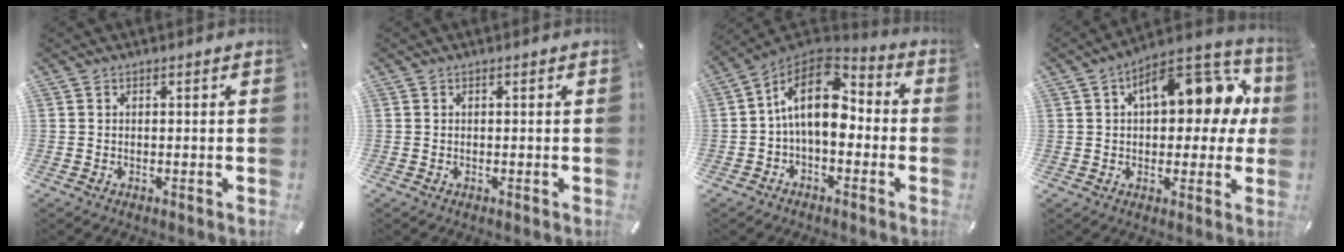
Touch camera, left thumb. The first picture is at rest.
{"total": 0.0}
{"total": 14.8, "force": [0.9, 9.0, 11.8], "torque": [-0.225, 0.000, 0.010]}
{"total": 17.7, "force": [5.5, 9.3, 14.0], "torque": [-0.184, -0.020, 0.089]}